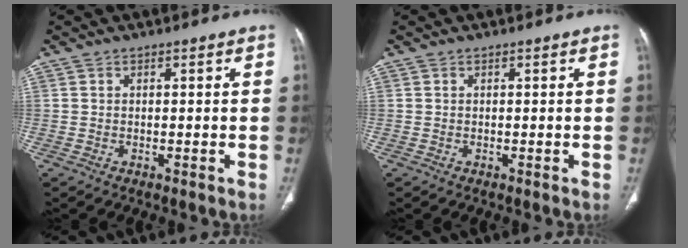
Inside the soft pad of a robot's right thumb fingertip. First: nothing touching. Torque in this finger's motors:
{"motor_torque": [0.06, 0.07, 0.23, -0.25, 0.04]}